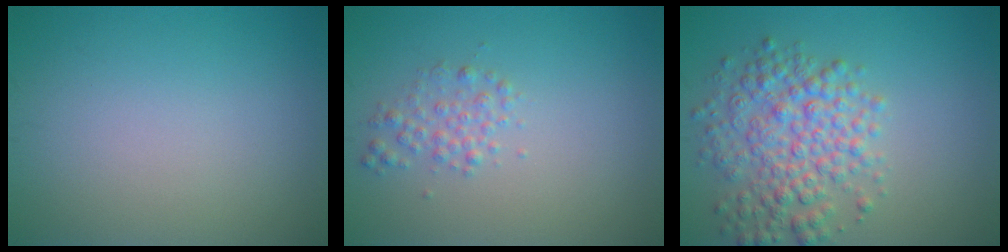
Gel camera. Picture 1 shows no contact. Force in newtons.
{"total": 1.7, "press": 1.7, "slide": 0.0}
{"total": 5.5, "press": 5.5, "slide": 0.2}